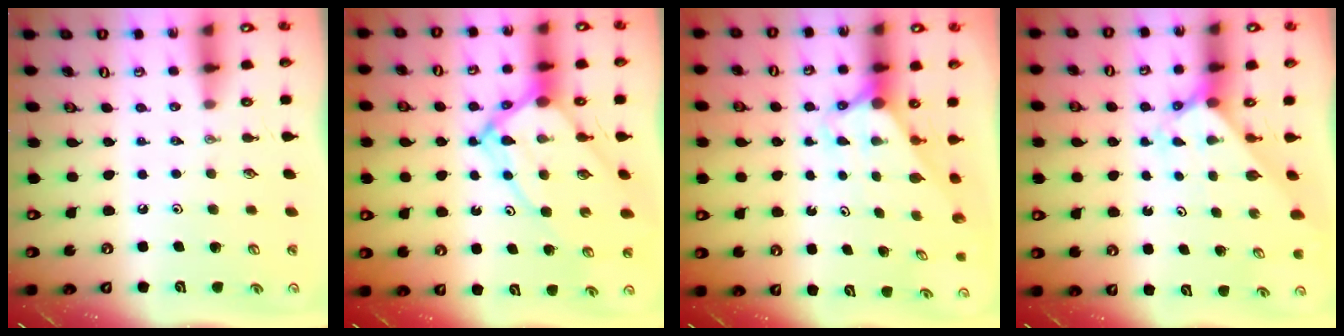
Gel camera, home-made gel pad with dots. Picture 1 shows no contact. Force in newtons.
{"total": 14.1, "press": 14.1, "slide": 1.3}
{"total": 2.8, "press": 2.8, "slide": 0.0}
{"total": 2.5, "press": 2.5, "slide": 0.3}